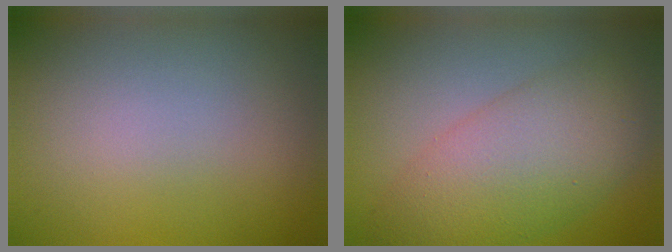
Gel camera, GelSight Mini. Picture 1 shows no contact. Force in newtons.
{"total": 7.3, "press": 7.3, "slide": 0.2}